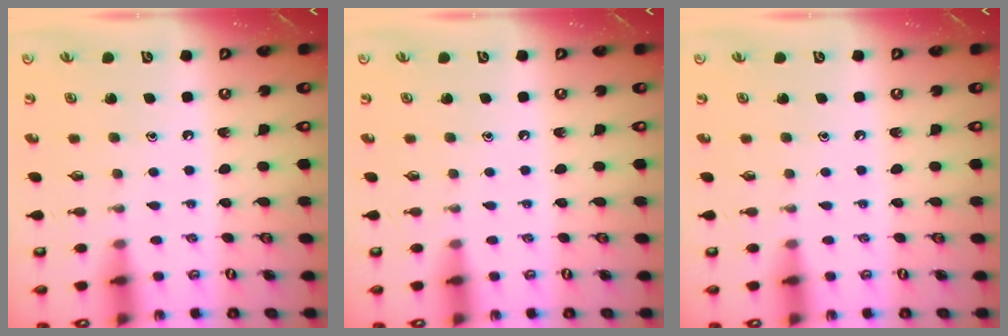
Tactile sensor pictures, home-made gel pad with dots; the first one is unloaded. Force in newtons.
{"total": 0.0}
{"total": 0.0}